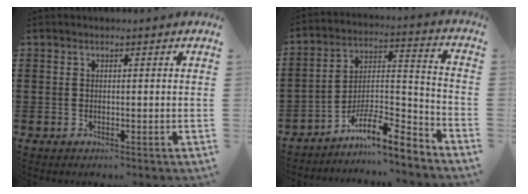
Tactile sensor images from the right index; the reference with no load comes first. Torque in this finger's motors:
{"motor_torque": [-0.89, 1.04, -0.60, -0.21]}